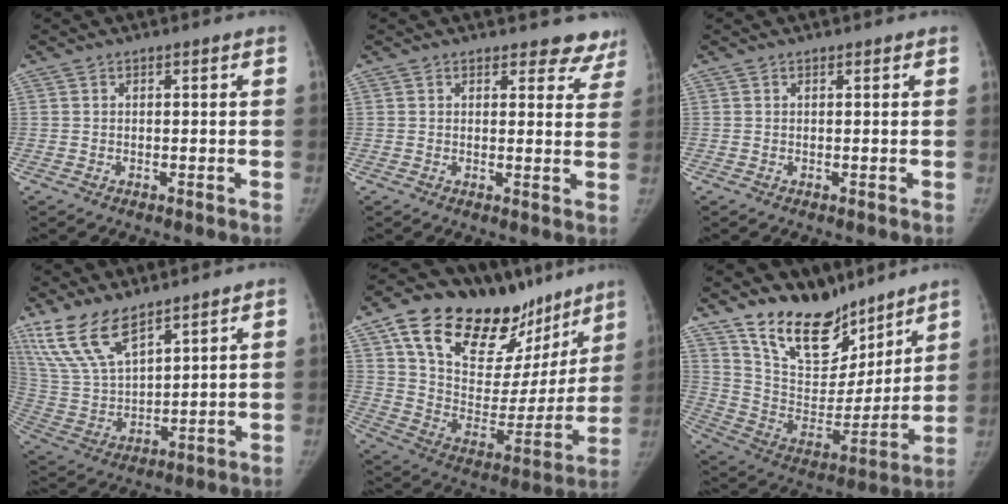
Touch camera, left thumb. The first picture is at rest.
{"total": 7.1, "force": [6.5, 2.8, 0.5], "torque": [0.049, -0.033, 0.046]}
{"total": 0.0}
{"total": 13.4, "force": [9.5, 5.4, 7.8], "torque": [-0.145, -0.038, 0.206]}
{"total": 30.4, "force": [19.3, 15.3, 17.9], "torque": [-0.234, -0.041, 0.313]}
{"total": 18.4, "force": [14.5, 8.8, 7.0], "torque": [-0.068, -0.095, 0.260]}